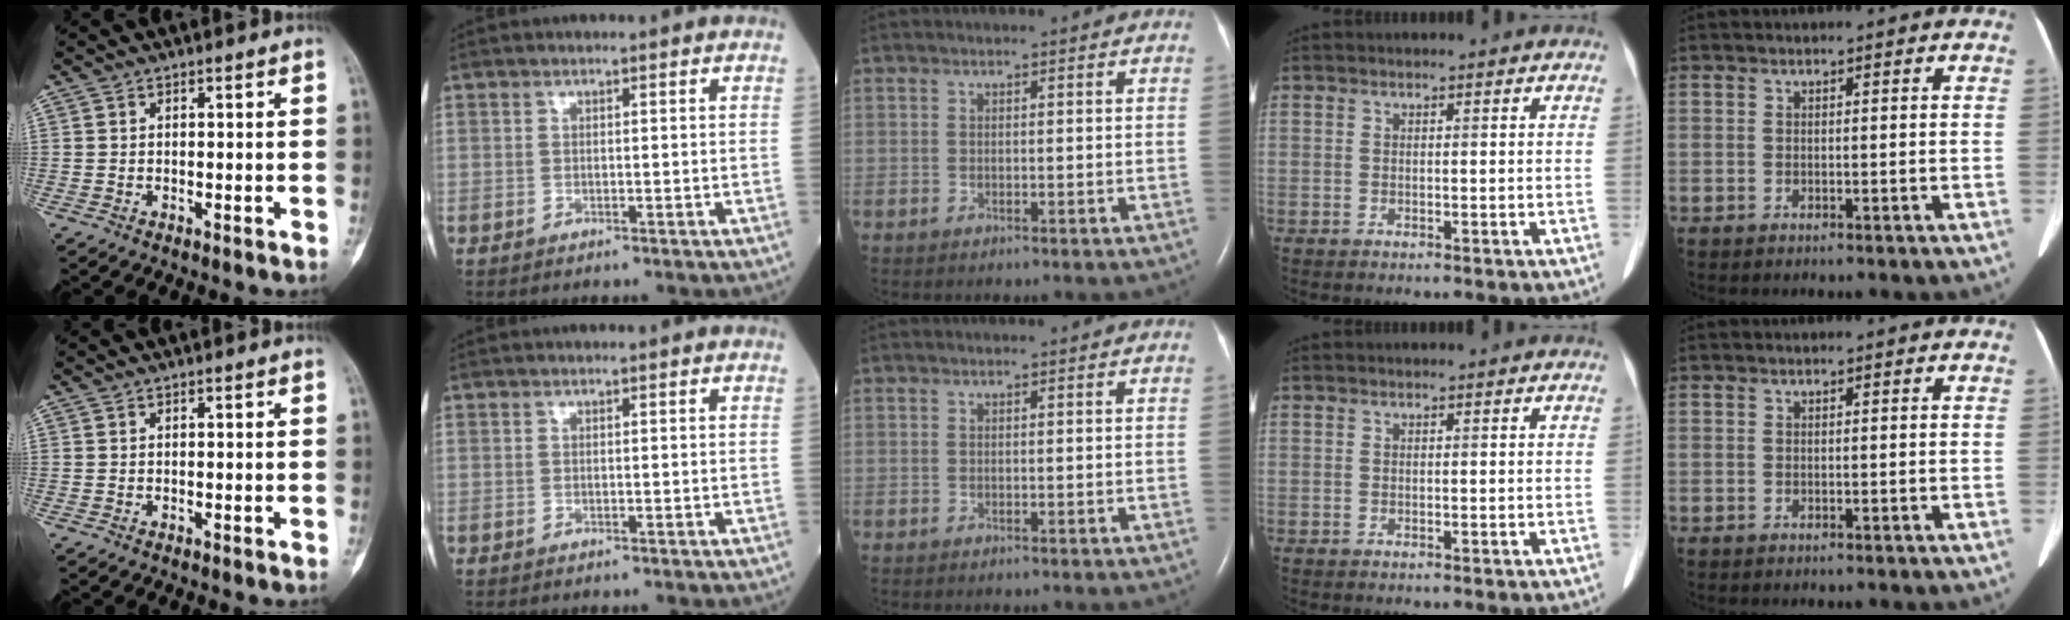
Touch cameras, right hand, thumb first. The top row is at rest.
{}